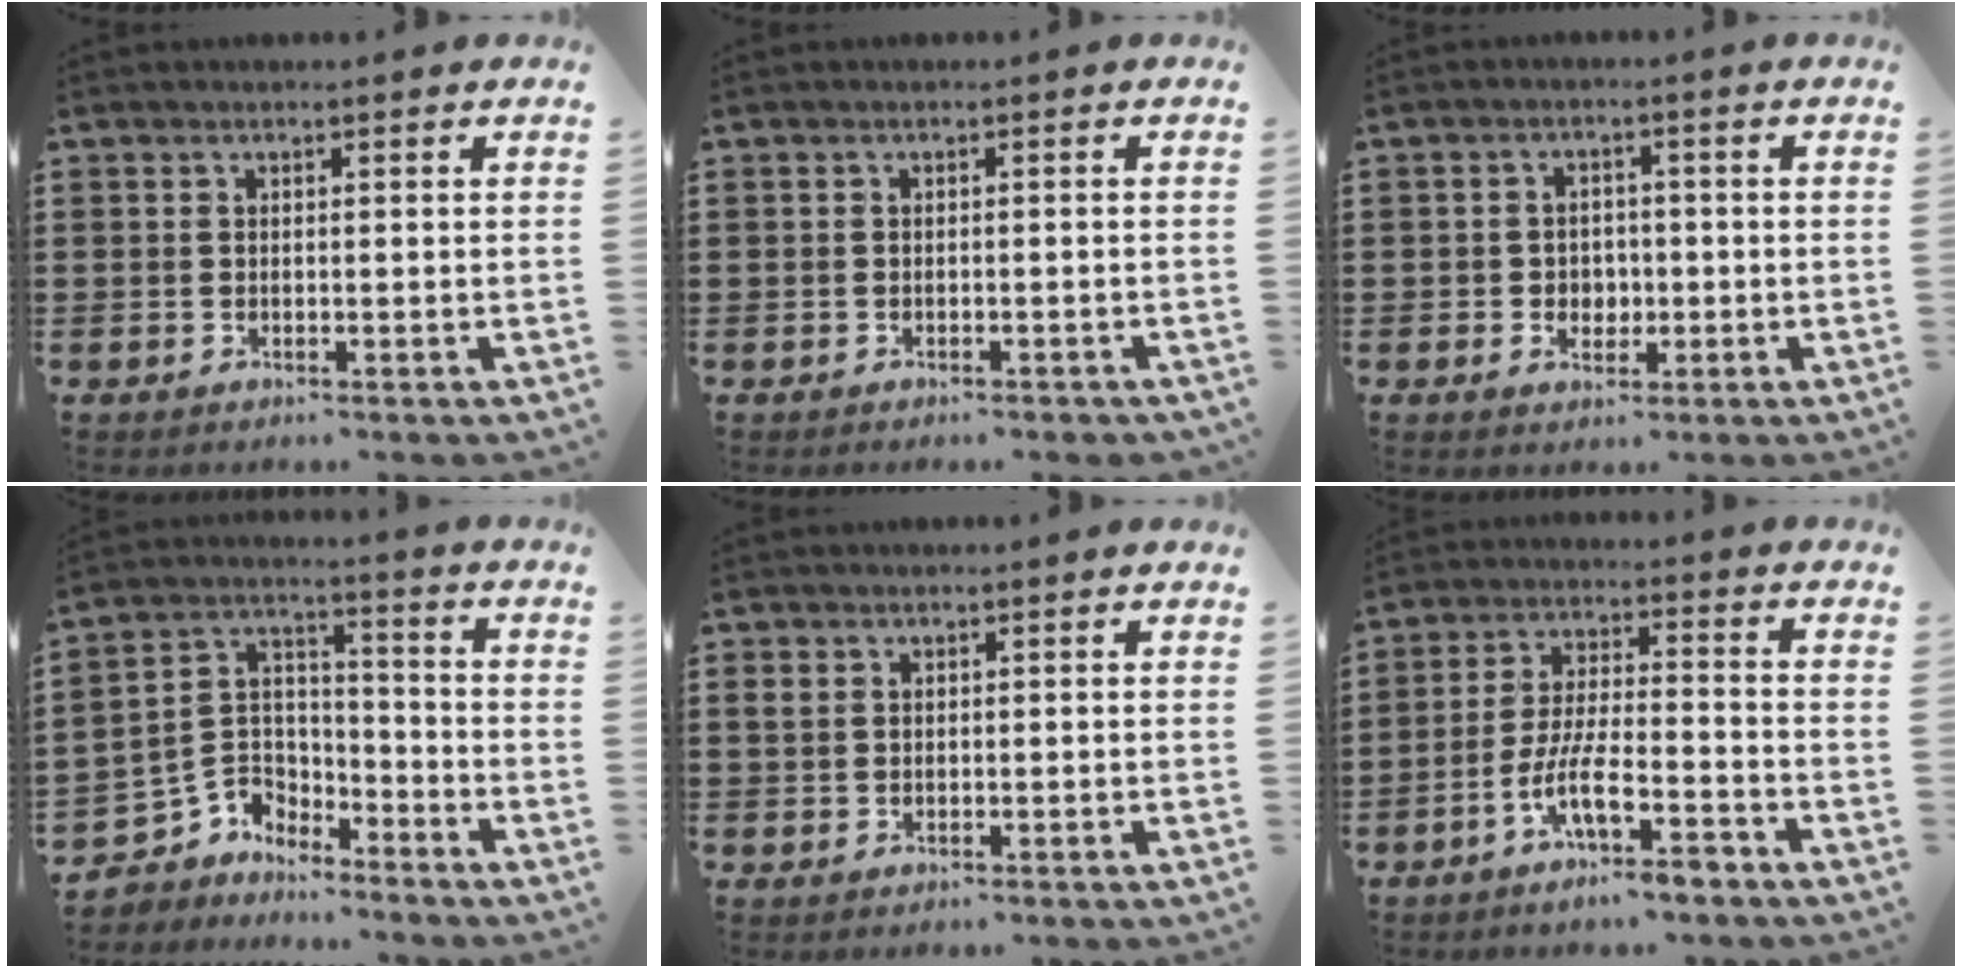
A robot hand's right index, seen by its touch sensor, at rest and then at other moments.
{"total": 0.8, "force": [-0.7, 0.2, 0.3], "torque": [-0.009, -0.003, -0.014]}
{"total": 2.7, "force": [-0.7, 2.4, 1.0], "torque": [-0.019, 0.002, -0.021]}
{"total": 4.2, "force": [-3.1, 2.9, -0.2], "torque": [-0.026, -0.006, -0.068]}
{"total": 1.2, "force": [0.7, 0.8, 0.5], "torque": [-0.013, 0.002, 0.015]}
{"total": 9.6, "force": [-5.5, 2.1, 7.5], "torque": [-0.159, -0.005, -0.105]}